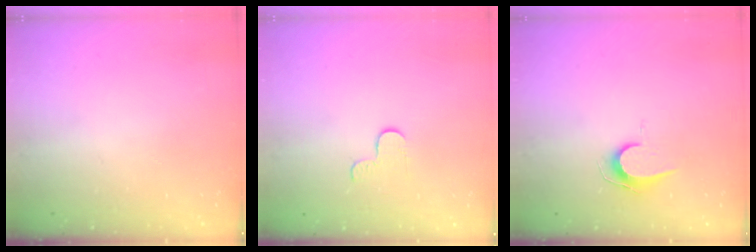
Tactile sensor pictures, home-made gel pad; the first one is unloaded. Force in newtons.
{"total": 2.7, "press": 2.6, "slide": 0.4}
{"total": 6.9, "press": 6.8, "slide": 0.7}